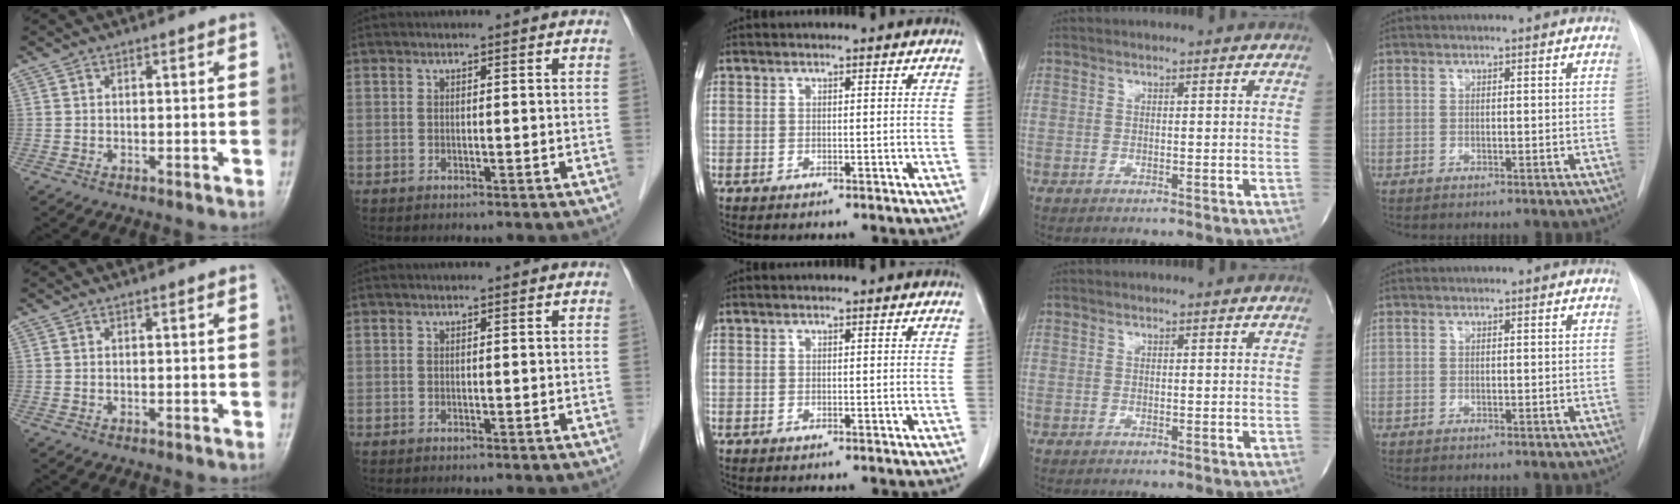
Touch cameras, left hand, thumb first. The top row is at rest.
{}